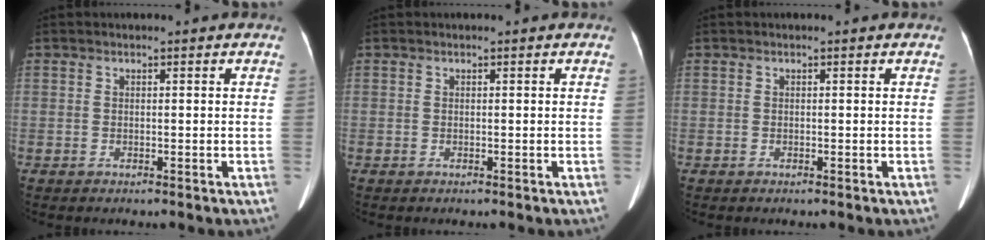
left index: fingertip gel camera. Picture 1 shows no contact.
{"total": 0.0}
{"total": 0.0}